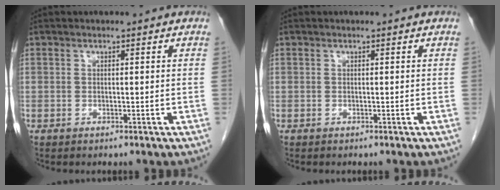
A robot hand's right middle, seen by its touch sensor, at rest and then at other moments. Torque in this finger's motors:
{"motor_torque": [0.22, -0.09, 0.00, 0.00]}